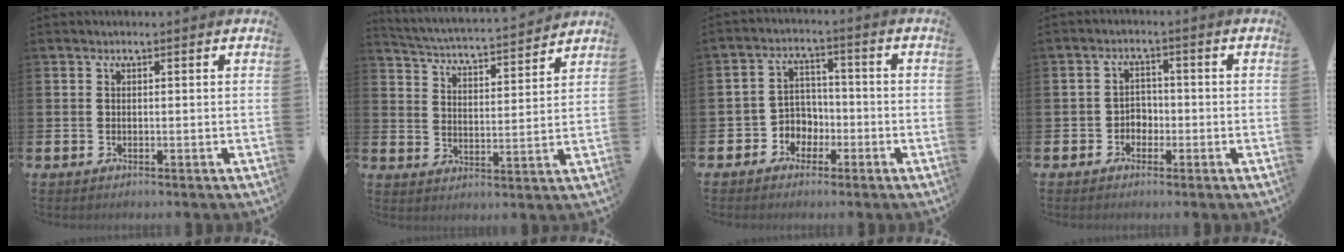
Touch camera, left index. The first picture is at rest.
{"total": 4.3, "force": [4.3, 0.2, 0.7], "torque": [-0.036, -0.043, 0.068]}
{"total": 3.9, "force": [-1.6, 3.5, 0.5], "torque": [-0.027, 0.001, -0.039]}
{"total": 2.6, "force": [-1.4, 2.0, 0.7], "torque": [-0.014, 0.007, -0.035]}